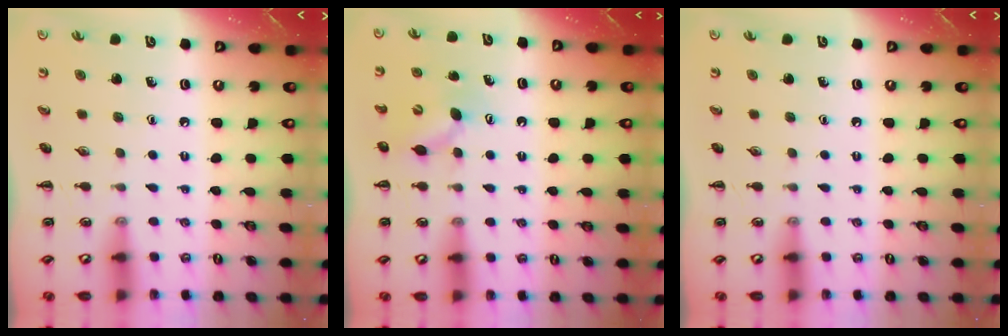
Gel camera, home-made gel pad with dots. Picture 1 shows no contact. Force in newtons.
{"total": 6.3, "press": 6.2, "slide": 1.1}
{"total": 0.0}